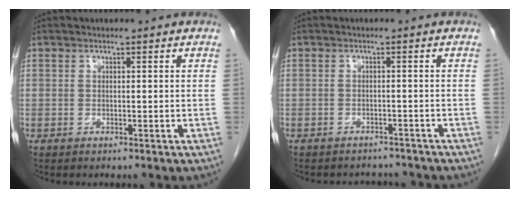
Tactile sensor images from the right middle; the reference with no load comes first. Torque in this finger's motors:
{"motor_torque": [0.03, -0.03, 0.01, 0.01]}